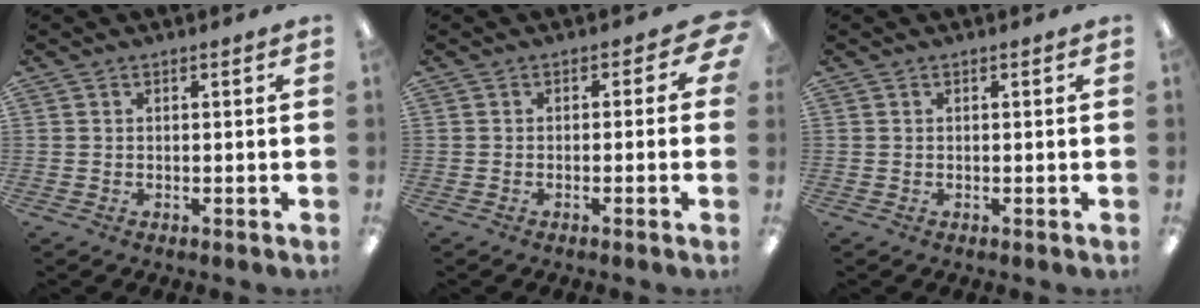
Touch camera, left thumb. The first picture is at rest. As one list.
[{"total": 2.9, "force": [-0.4, 2.2, 1.9], "torque": [-0.026, 0.007, -0.008]}, {"total": 0.0}]